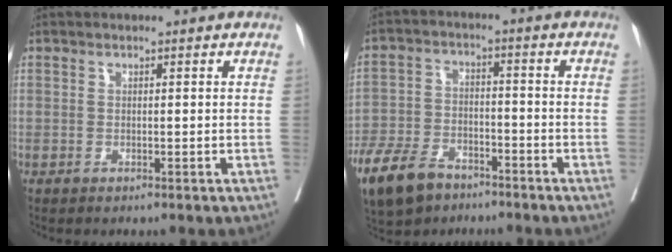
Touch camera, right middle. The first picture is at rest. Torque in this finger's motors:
{"motor_torque": [1.08, -1.06, 0.21, 0.07]}